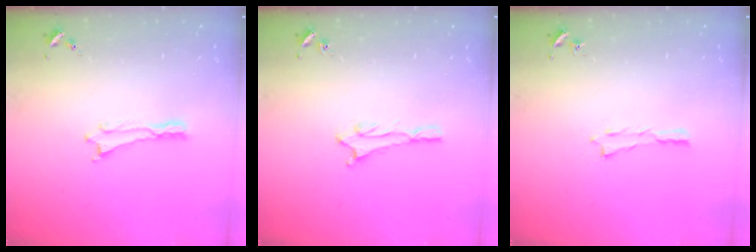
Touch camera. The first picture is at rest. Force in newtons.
{"total": 1.5, "press": 1.5, "slide": 0.1}
{"total": 0.0}